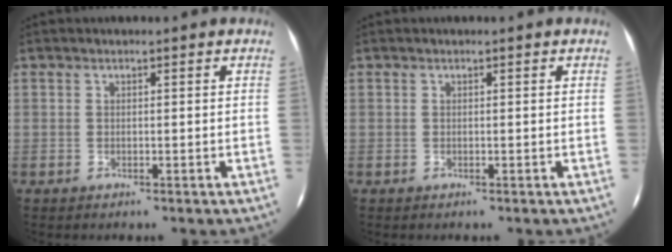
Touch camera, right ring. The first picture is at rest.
{"total": 0.0}